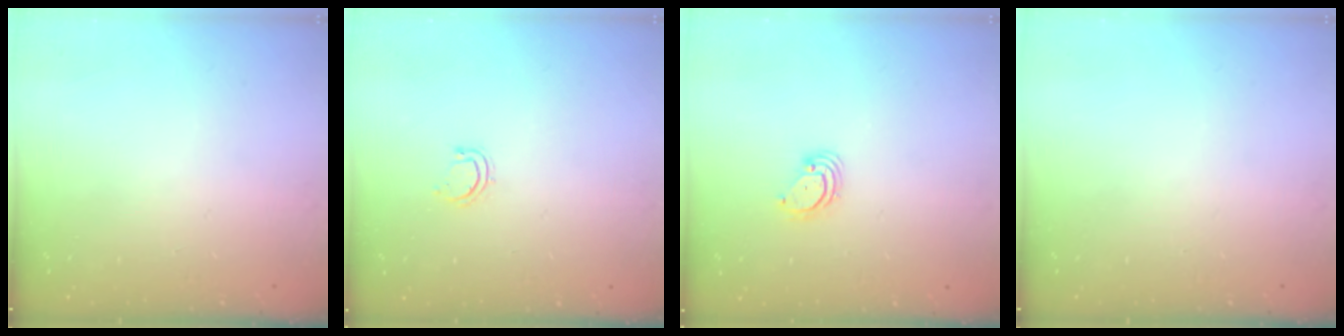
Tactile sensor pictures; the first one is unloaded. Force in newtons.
{"total": 4.3, "press": 4.2, "slide": 1.0}
{"total": 4.1, "press": 4.0, "slide": 0.3}
{"total": 0.0}